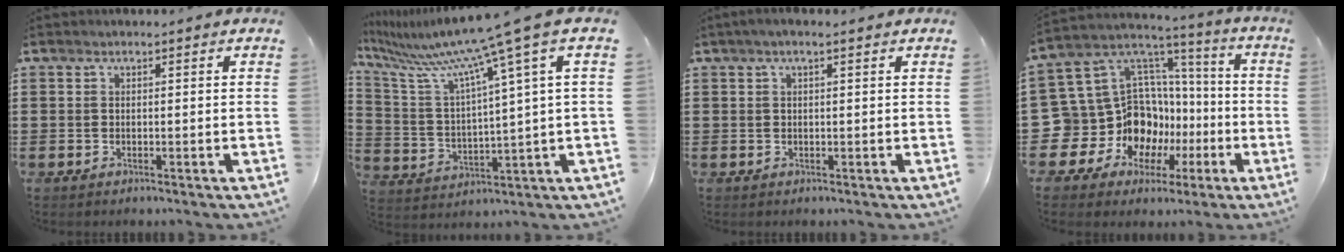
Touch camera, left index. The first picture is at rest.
{"total": 11.7, "force": [8.5, -0.6, 8.0], "torque": [-0.188, -0.052, 0.133]}
{"total": 1.2, "force": [0.4, 0.1, 1.1], "torque": [-0.019, 0.000, 0.008]}
{"total": 14.4, "force": [-3.4, 13.1, 5.0], "torque": [-0.130, -0.036, -0.022]}